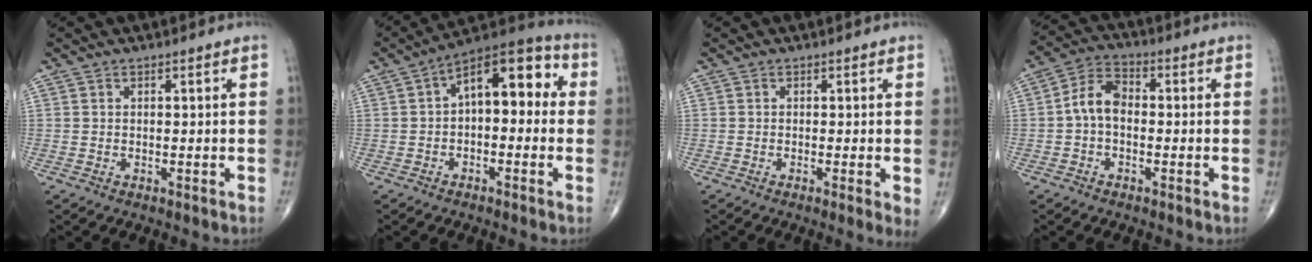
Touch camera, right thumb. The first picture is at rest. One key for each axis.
{"total": 12.6, "fx": 1.1, "fy": 6.8, "fz": 10.5, "tx": -0.115, "ty": 0.043, "tz": -0.002}
{"total": 2.4, "fx": -0.3, "fy": 0.2, "fz": 2.3, "tx": -0.036, "ty": -0.008, "tz": -0.009}
{"total": 6.5, "fx": -0.7, "fy": 4.2, "fz": 5.0, "tx": -0.084, "ty": 0.023, "tz": -0.027}